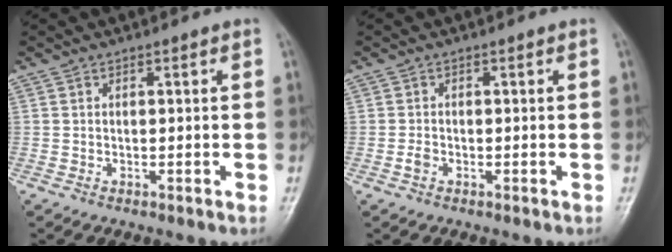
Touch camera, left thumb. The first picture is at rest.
{"total": 1.2, "force": [-0.4, 0.9, 0.7], "torque": [-0.013, 0.000, -0.009]}